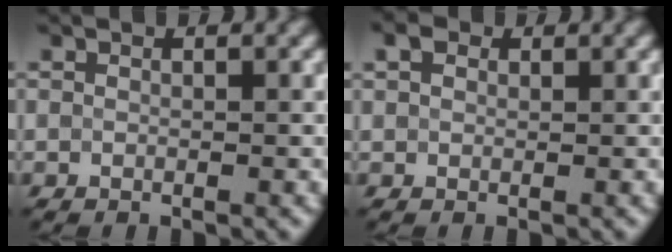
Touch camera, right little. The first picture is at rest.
{"total": 1.5, "force": [0.7, 1.0, 0.8], "torque": [-0.018, 0.007, 0.009]}